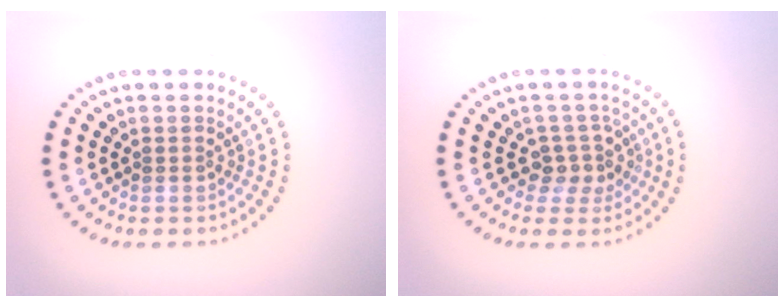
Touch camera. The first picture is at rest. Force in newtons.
{"total": 2.6, "press": 2.0, "slide": 1.6}